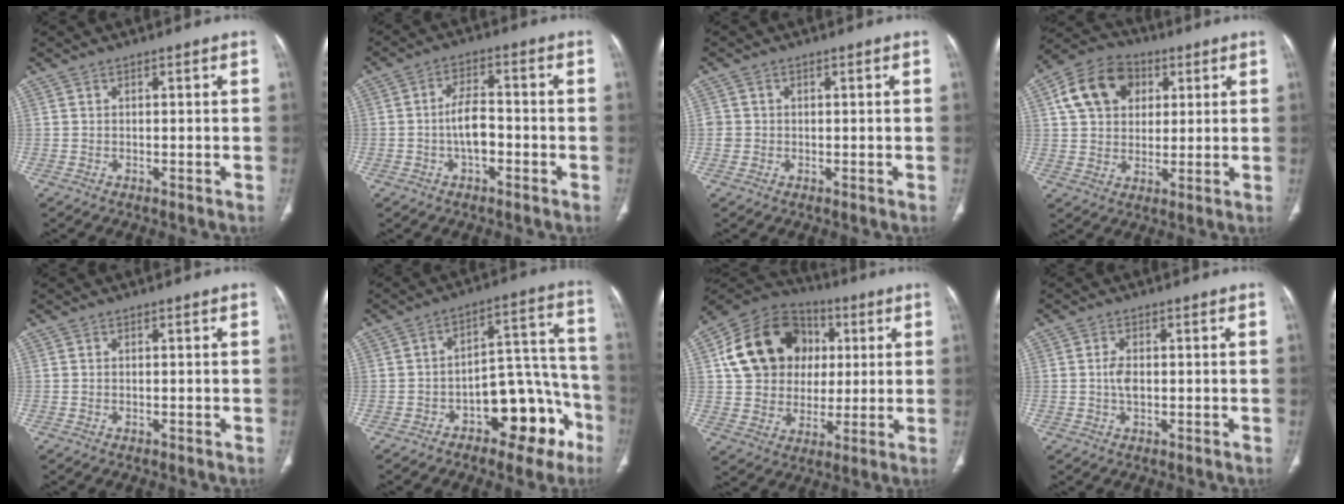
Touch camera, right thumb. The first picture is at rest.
{"total": 5.9, "force": [-1.6, 3.1, 4.8], "torque": [-0.080, 0.024, -0.032]}
{"total": 1.7, "force": [-0.1, 1.7, 0.3], "torque": [0.002, 0.006, -0.001]}
{"total": 13.2, "force": [4.2, 10.1, 7.4], "torque": [-0.113, 0.005, 0.066]}
{"total": 0.0}
{"total": 14.9, "force": [-7.5, 7.7, 10.3], "torque": [-0.086, 0.081, -0.105]}
{"total": 19.2, "force": [4.0, 15.9, 9.9], "torque": [-0.152, 0.021, 0.073]}
{"total": 2.7, "force": [-0.1, 1.6, 2.3], "torque": [-0.046, 0.003, -0.004]}